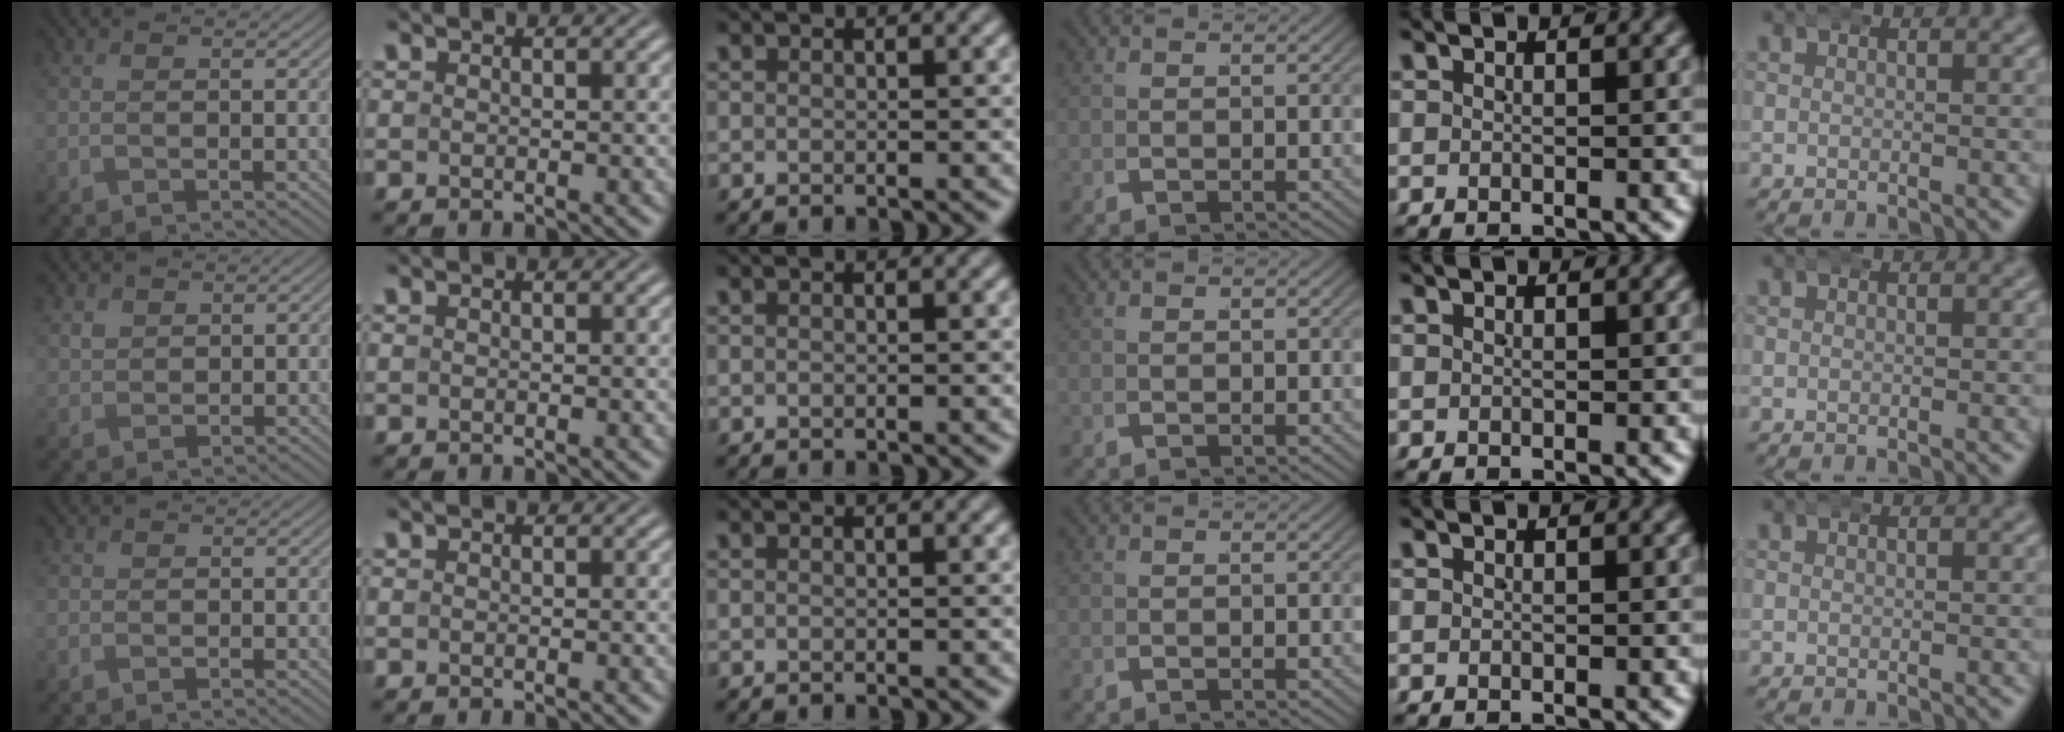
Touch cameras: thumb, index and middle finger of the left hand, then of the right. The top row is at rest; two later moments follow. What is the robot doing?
{"motion": "wrap", "object": "aluminum foil"}